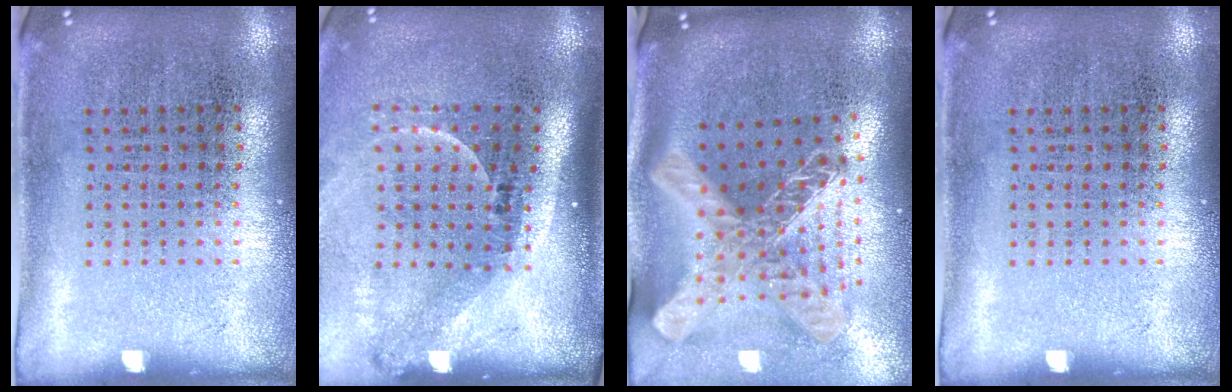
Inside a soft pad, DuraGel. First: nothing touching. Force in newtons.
{"total": 2.3, "press": 1.5, "slide": 1.7}
{"total": 2.8, "press": 2.0, "slide": 2.0}
{"total": 0.0}